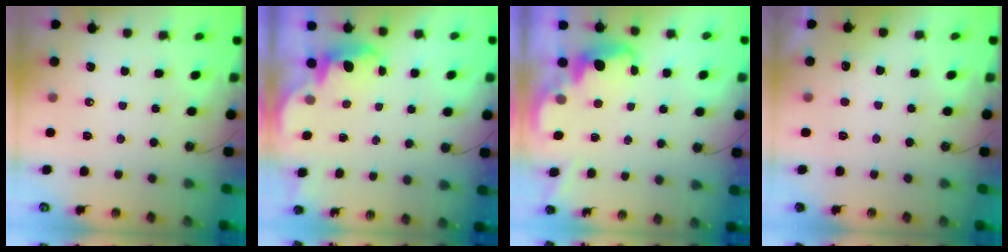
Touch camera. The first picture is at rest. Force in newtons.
{"total": 2.3, "press": 2.2, "slide": 0.6}
{"total": 2.7, "press": 2.6, "slide": 0.7}
{"total": 2.6, "press": 2.4, "slide": 1.0}